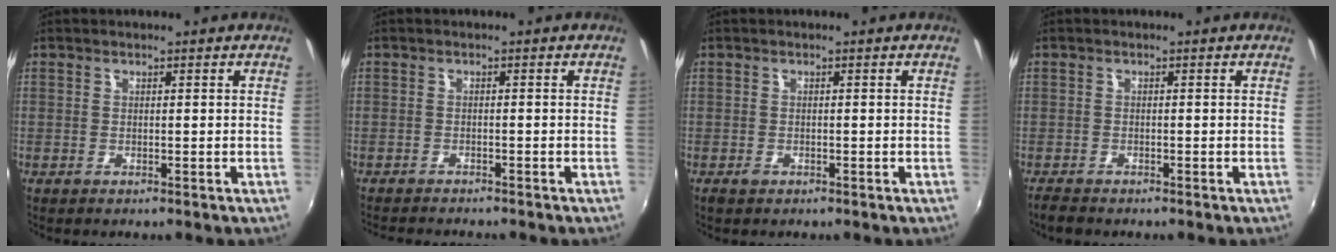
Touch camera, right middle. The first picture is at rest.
{"total": 4.4, "force": [-4.1, 0.6, 1.4], "torque": [-0.038, -0.016, -0.066]}
{"total": 1.1, "force": [-0.8, 0.7, 0.4], "torque": [-0.008, -0.003, -0.016]}
{"total": 2.2, "force": [-2.0, 0.8, 0.5], "torque": [-0.017, -0.007, -0.040]}